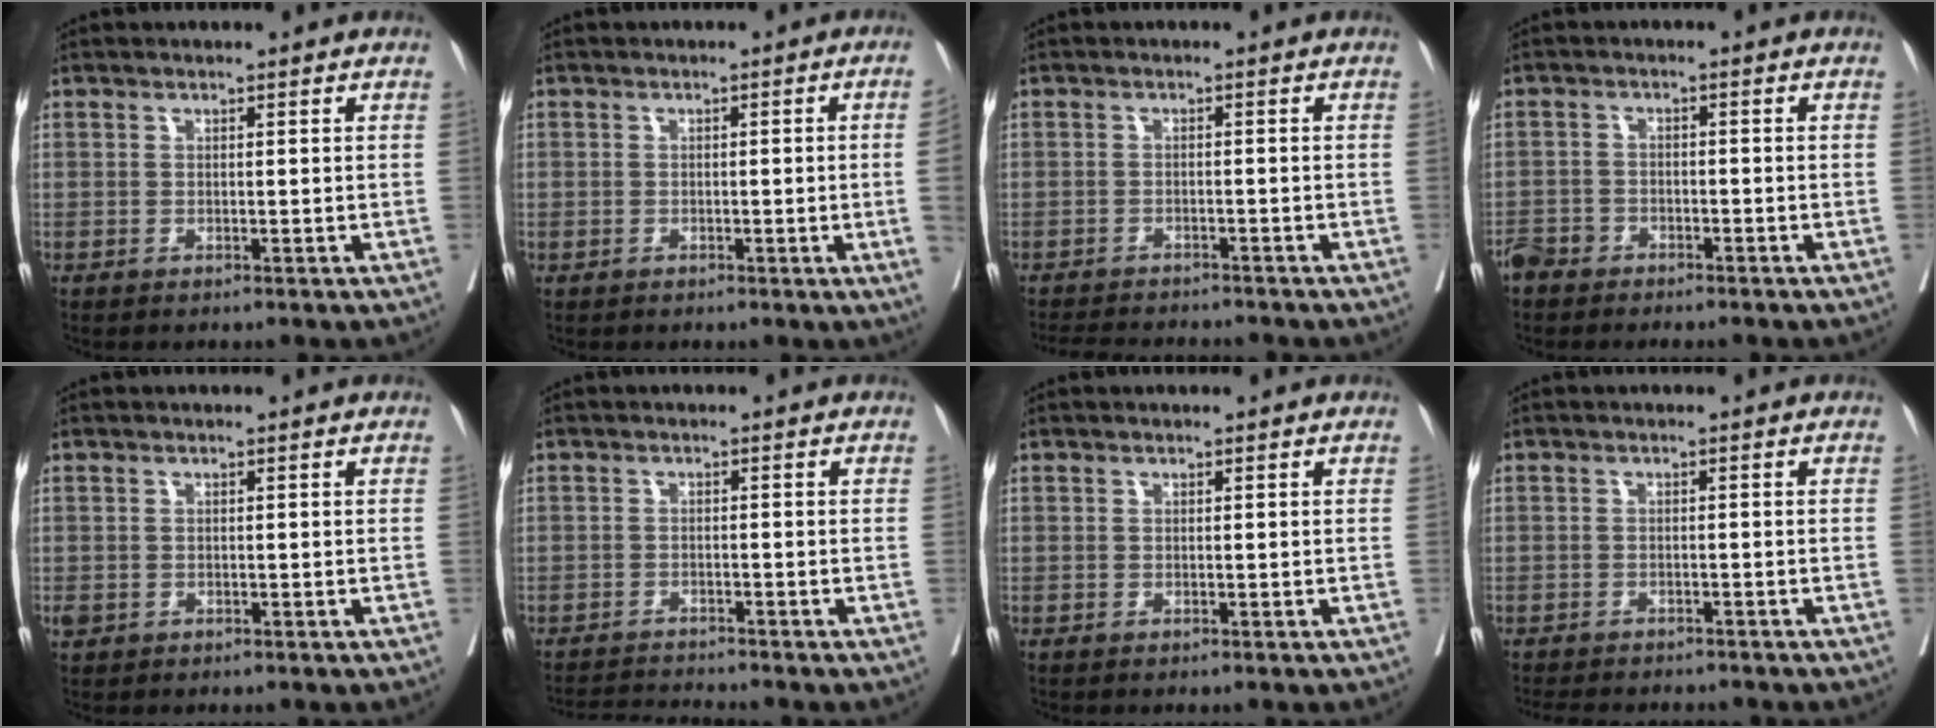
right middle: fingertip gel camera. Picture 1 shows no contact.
{"total": 3.5, "force": [-0.3, -0.4, 3.5], "torque": [-0.046, 0.003, 0.002]}
{"total": 9.1, "force": [-8.4, 1.8, 2.8], "torque": [-0.046, -0.007, -0.114]}
{"total": 3.2, "force": [-2.9, 1.1, 0.6], "torque": [-0.017, 0.000, -0.057]}
{"total": 1.0, "force": [-0.5, 0.7, 0.5], "torque": [-0.012, 0.001, -0.005]}
{"total": 4.6, "force": [-4.5, -0.8, 0.4], "torque": [-0.004, -0.018, -0.075]}
{"total": 0.0}
{"total": 9.8, "force": [-8.7, 2.8, 3.4], "torque": [-0.062, -0.009, -0.111]}